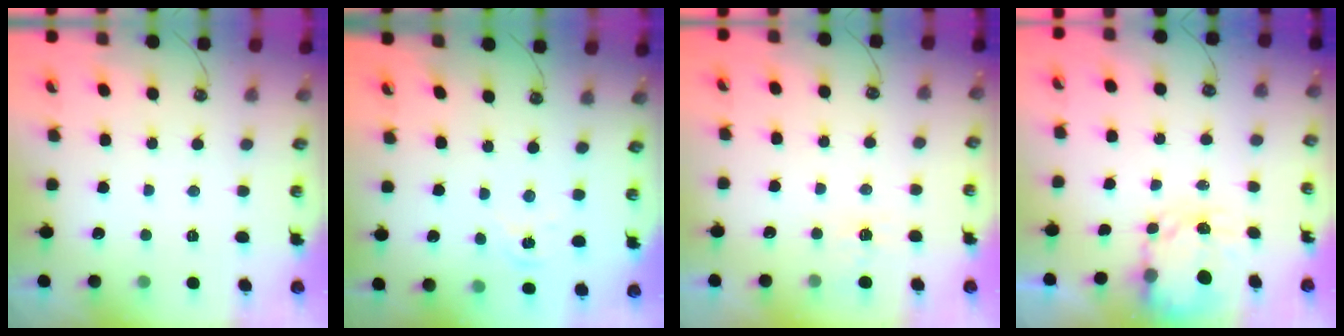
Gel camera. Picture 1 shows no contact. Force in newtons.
{"total": 2.1, "press": 2.1, "slide": 0.2}
{"total": 3.2, "press": 3.2, "slide": 0.4}
{"total": 3.7, "press": 3.7, "slide": 0.3}